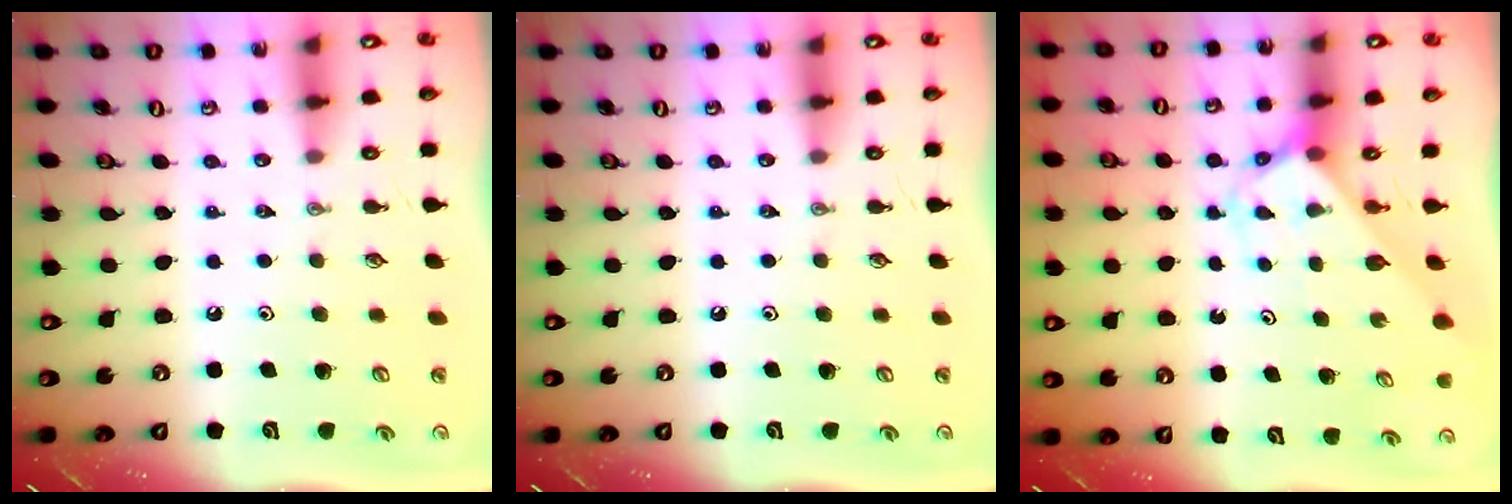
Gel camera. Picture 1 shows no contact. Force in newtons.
{"total": 0.0}
{"total": 3.0, "press": 3.0, "slide": 0.2}